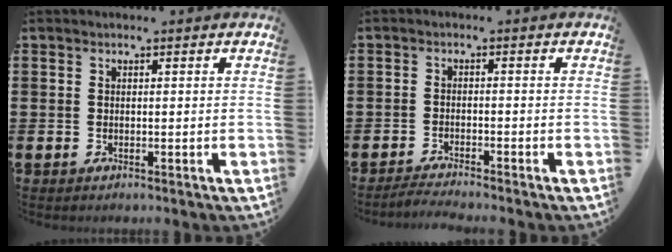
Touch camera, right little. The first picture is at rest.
{"total": 1.6, "force": [-1.6, -0.2, 0.4], "torque": [-0.006, 0.002, -0.031]}